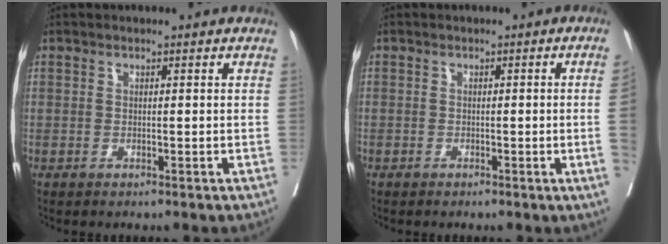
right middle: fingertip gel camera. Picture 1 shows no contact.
{"total": 2.5, "force": [-0.5, -1.0, 2.2], "torque": [-0.027, -0.003, -0.007]}